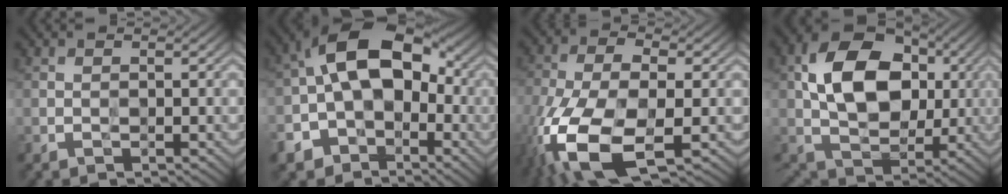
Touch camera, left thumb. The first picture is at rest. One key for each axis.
{"total": 14.4, "fx": -2.5, "fy": 10.0, "fz": 10.1, "tx": -0.178, "ty": 0.005, "tz": -0.053}
{"total": 15.6, "fx": -6.3, "fy": 7.5, "fz": 12.1, "tx": -0.301, "ty": -0.041, "tz": -0.119}
{"total": 12.2, "fx": 1.8, "fy": 8.5, "fz": 8.5, "tx": -0.164, "ty": 0.013, "tz": 0.026}